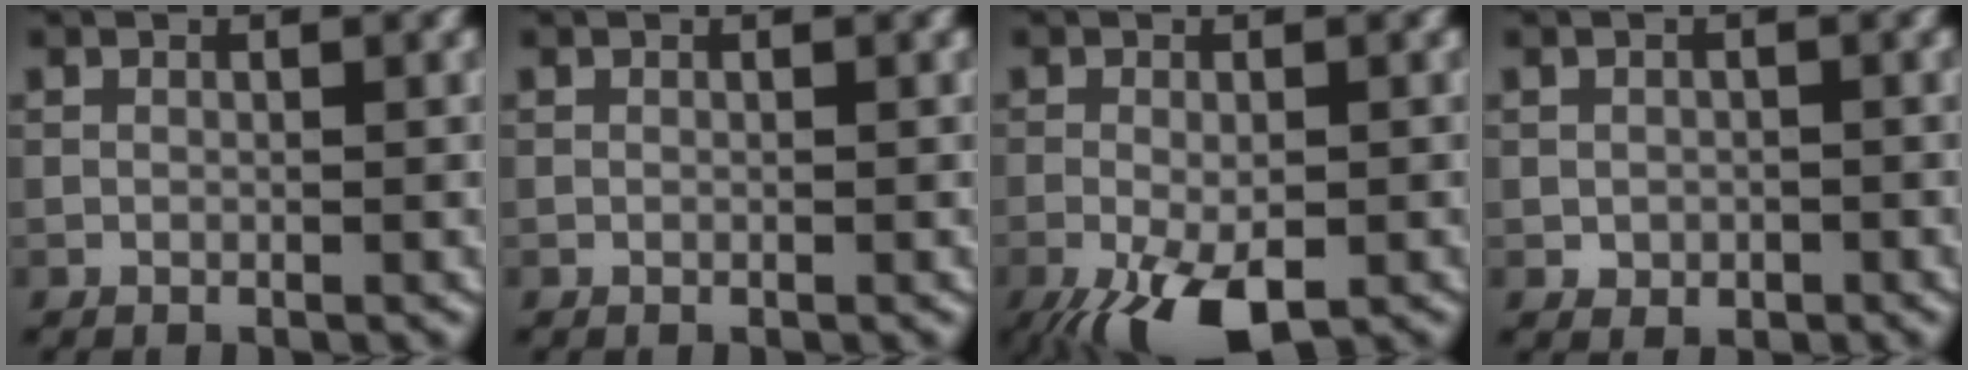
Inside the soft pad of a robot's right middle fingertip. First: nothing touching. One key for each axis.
{"total": 0.0}
{"total": 7.1, "fx": -3.8, "fy": 2.8, "fz": 5.3, "tx": -0.097, "ty": -0.015, "tz": -0.059}
{"total": 1.1, "fx": -0.2, "fy": 1.0, "fz": 0.4, "tx": -0.006, "ty": -0.004, "tz": -0.004}